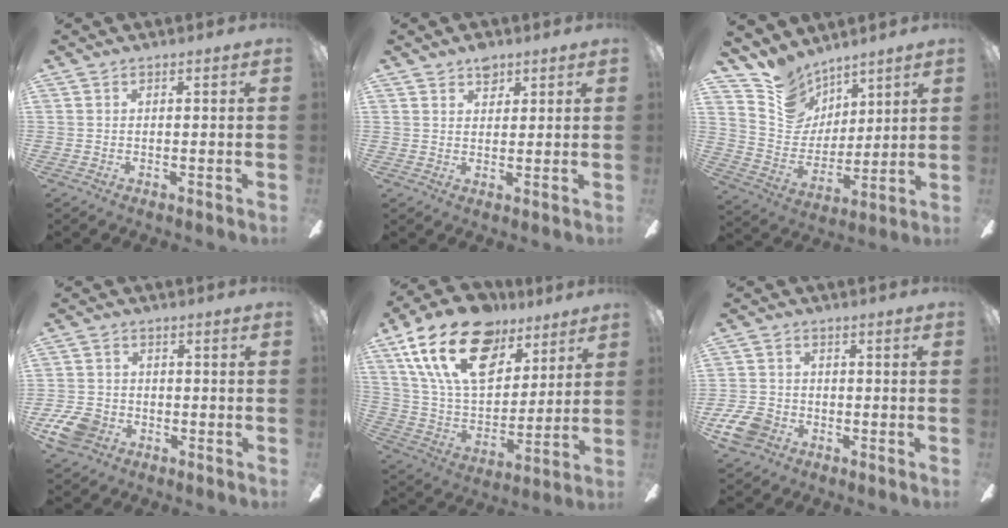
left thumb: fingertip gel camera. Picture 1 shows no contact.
{"total": 4.1, "force": [3.0, 2.4, 1.5], "torque": [-0.003, -0.015, 0.050]}
{"total": 12.3, "force": [9.2, 8.0, 1.8], "torque": [-0.059, -0.072, 0.183]}
{"total": 8.1, "force": [-3.8, 6.1, 3.8], "torque": [-0.087, 0.023, -0.072]}
{"total": 23.6, "force": [12.5, 13.9, 14.4], "torque": [-0.260, -0.055, 0.222]}
{"total": 7.5, "force": [-3.7, 5.6, 3.5], "torque": [-0.091, 0.024, -0.071]}